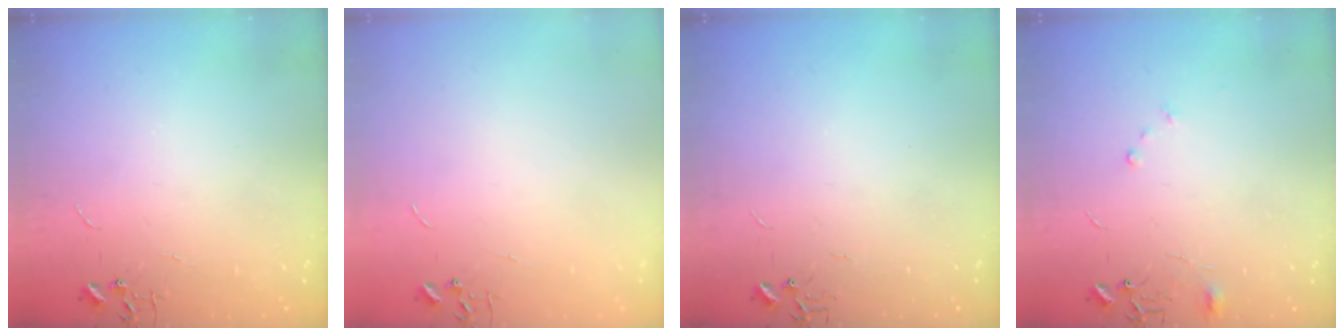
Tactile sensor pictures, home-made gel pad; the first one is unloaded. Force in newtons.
{"total": 0.0}
{"total": 0.0}
{"total": 6.3, "press": 6.3, "slide": 0.6}